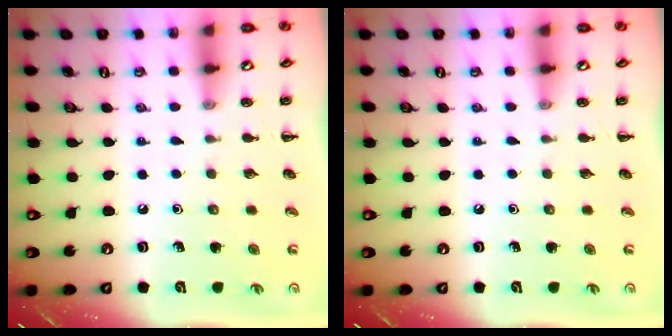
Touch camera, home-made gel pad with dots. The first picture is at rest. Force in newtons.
{"total": 0.0}